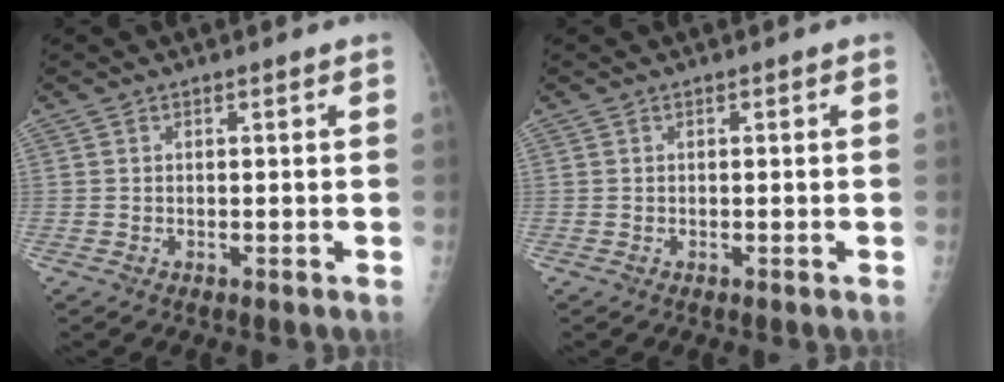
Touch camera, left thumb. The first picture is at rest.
{"total": 0.0}